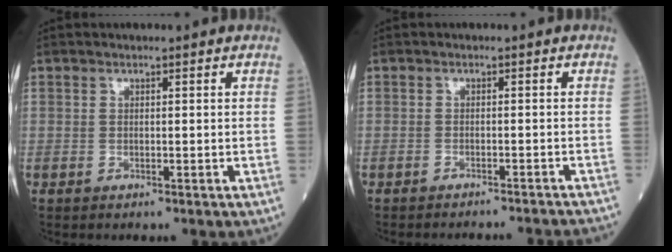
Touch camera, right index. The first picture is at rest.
{"total": 10.5, "force": [-10.1, 0.4, 2.7], "torque": [-0.019, -0.006, -0.107]}